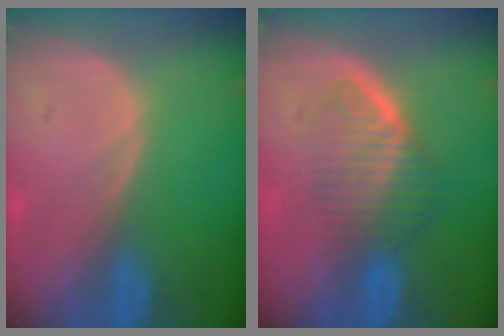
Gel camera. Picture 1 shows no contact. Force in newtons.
{"total": 6.6, "press": 5.9, "slide": 2.9}